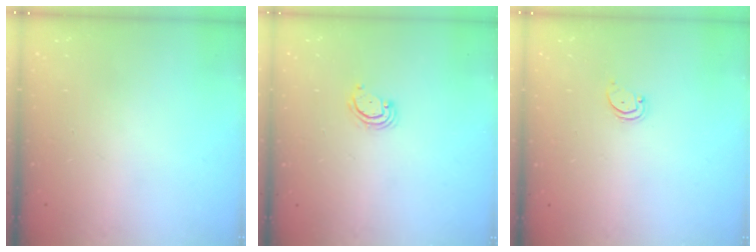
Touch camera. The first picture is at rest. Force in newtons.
{"total": 2.9, "press": 2.8, "slide": 0.4}
{"total": 1.8, "press": 1.7, "slide": 0.2}